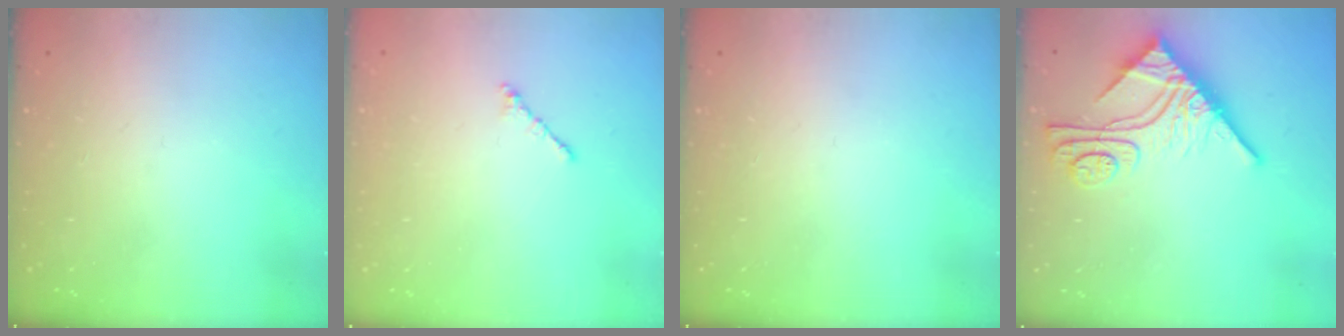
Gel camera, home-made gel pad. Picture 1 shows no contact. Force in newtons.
{"total": 0.9, "press": 0.7, "slide": 0.5}
{"total": 0.0}
{"total": 11.6, "press": 11.5, "slide": 1.0}